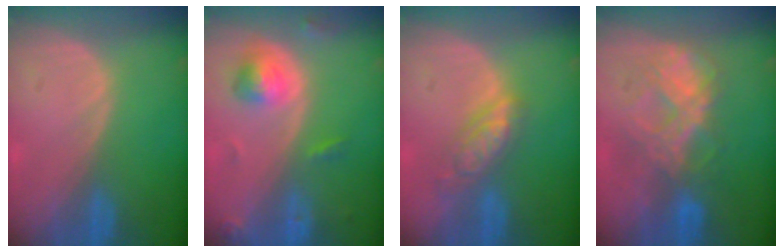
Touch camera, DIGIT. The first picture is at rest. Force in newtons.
{"total": 5.0, "press": 4.8, "slide": 1.5}
{"total": 5.5, "press": 5.0, "slide": 2.4}
{"total": 8.0, "press": 7.4, "slide": 2.9}